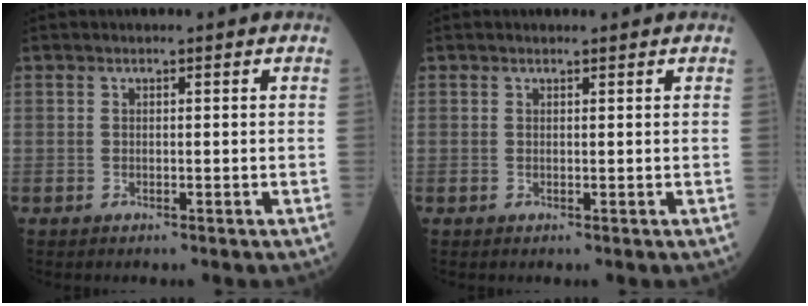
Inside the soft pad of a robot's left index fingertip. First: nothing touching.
{"total": 0.7, "force": [0.7, 0.1, 0.1], "torque": [-0.009, 0.000, 0.010]}